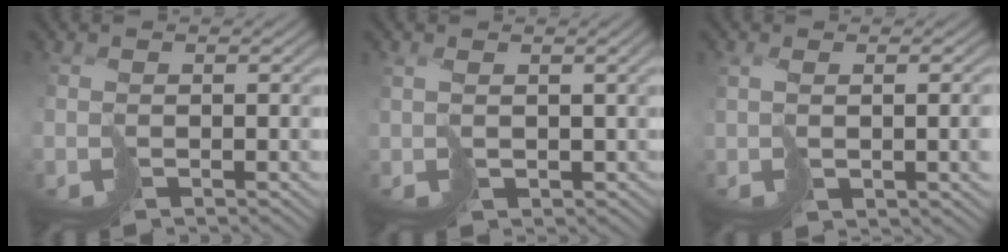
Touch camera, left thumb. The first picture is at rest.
{"total": 2.6, "force": [1.1, 1.3, 2.0], "torque": [-0.047, -0.002, 0.030]}
{"total": 4.3, "force": [0.7, 1.8, 3.9], "torque": [-0.076, -0.007, 0.027]}